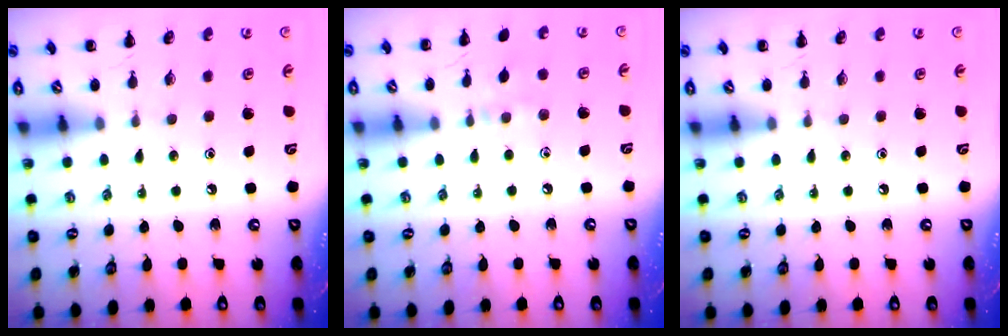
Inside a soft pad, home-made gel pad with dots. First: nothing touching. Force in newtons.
{"total": 5.0, "press": 4.9, "slide": 1.2}
{"total": 0.0}